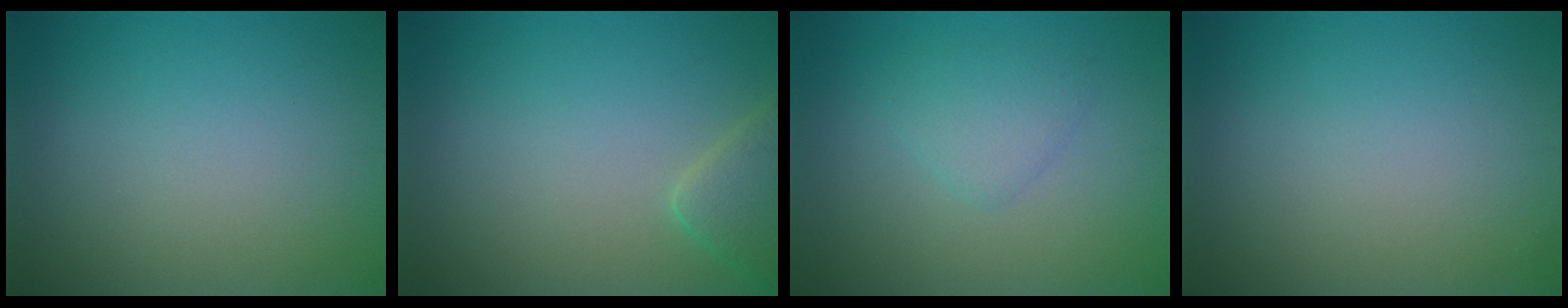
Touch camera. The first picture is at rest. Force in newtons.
{"total": 2.8, "press": 2.8, "slide": 0.1}
{"total": 1.9, "press": 1.8, "slide": 0.1}
{"total": 0.0}